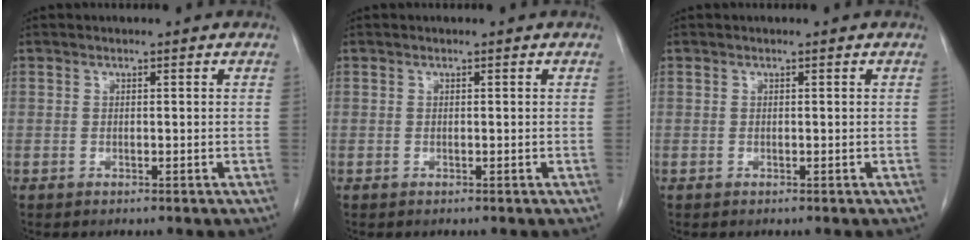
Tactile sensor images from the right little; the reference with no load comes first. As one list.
[{"total": 0.0}, {"total": 0.0}]